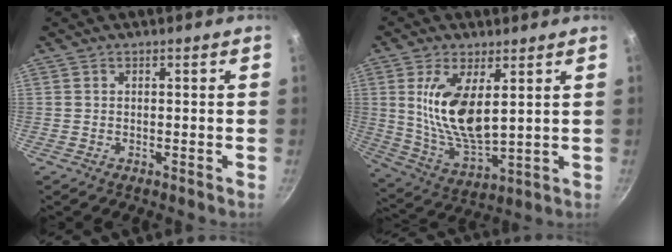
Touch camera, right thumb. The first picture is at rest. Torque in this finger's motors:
{"motor_torque": [1.17, 1.17, 1.81, -0.01, 0.43]}